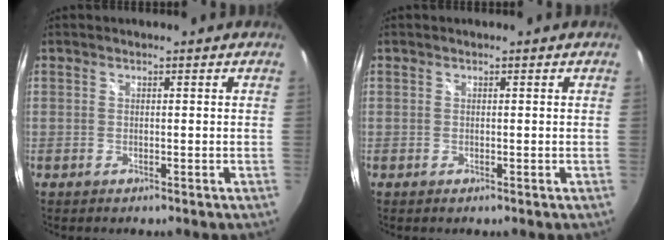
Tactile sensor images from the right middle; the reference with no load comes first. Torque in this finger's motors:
{"motor_torque": [0.10, -0.14, 0.03, 0.01]}